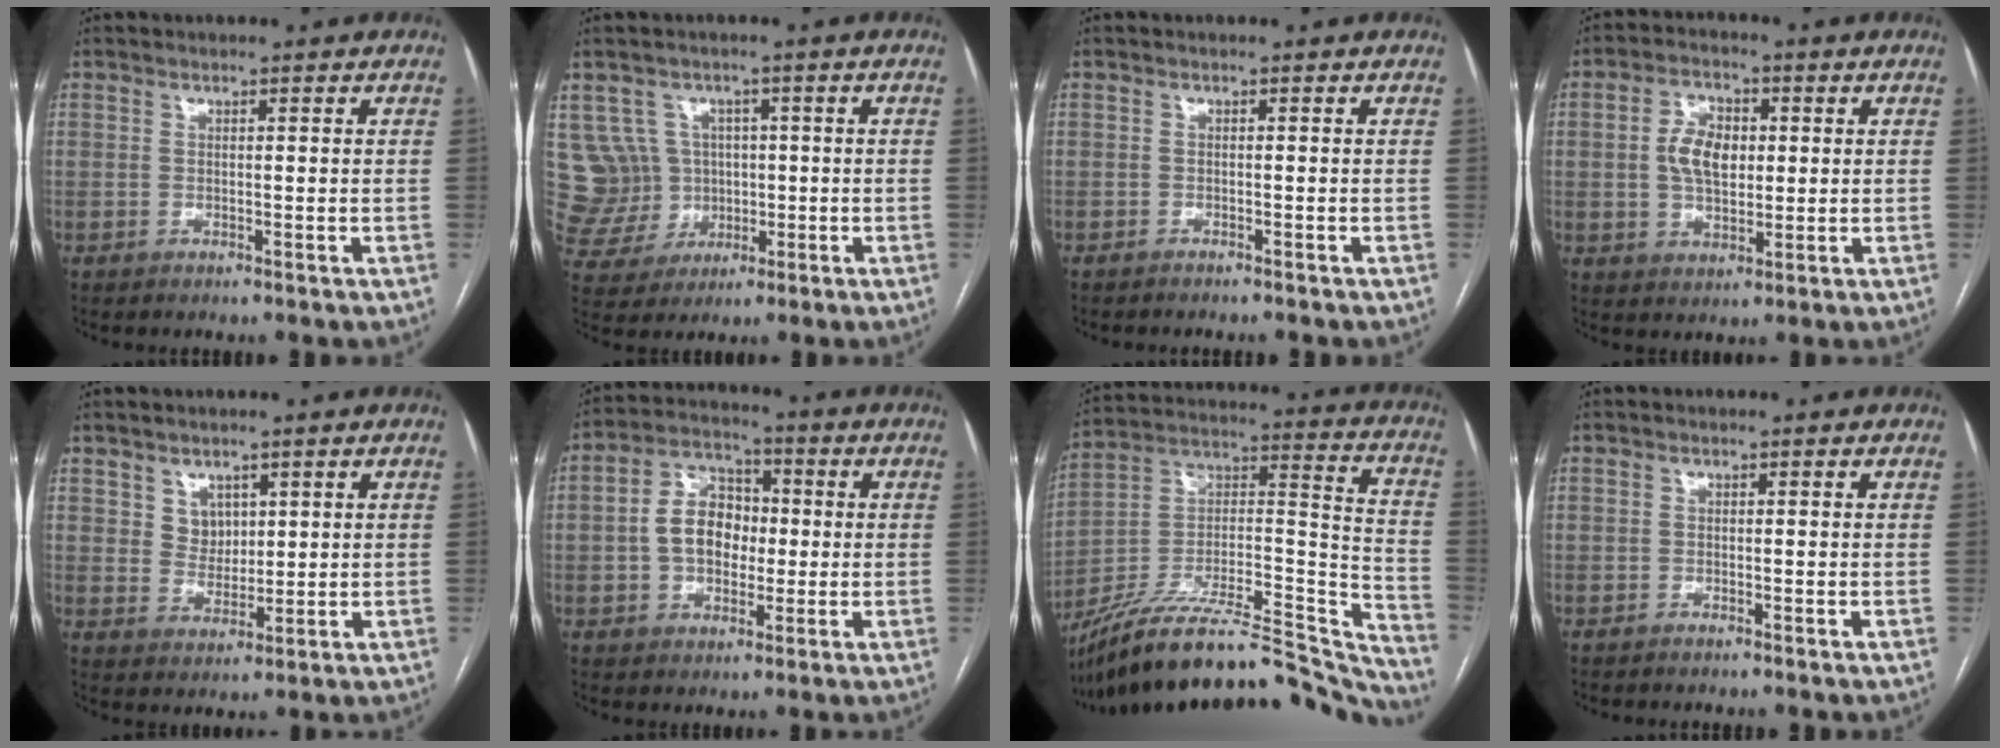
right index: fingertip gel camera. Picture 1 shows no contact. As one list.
[{"total": 8.0, "force": [1.1, 7.9, 0.6], "torque": [-0.025, 0.032, 0.039]}, {"total": 2.0, "force": [-1.9, 0.2, 0.6], "torque": [-0.009, -0.002, -0.024]}, {"total": 6.9, "force": [0.7, 4.2, 5.4], "torque": [-0.105, 0.014, 0.016]}, {"total": 3.6, "force": [1.7, 2.9, 1.2], "torque": [-0.020, 0.001, 0.035]}, {"total": 8.6, "force": [-0.4, 6.0, 6.2], "torque": [-0.123, 0.029, -0.009]}, {"total": 34.0, "force": [-30.6, 6.0, 13.5], "torque": [-0.163, 0.017, -0.453]}, {"total": 0.6, "force": [-0.5, -0.1, 0.2], "torque": [-0.006, -0.001, -0.010]}]